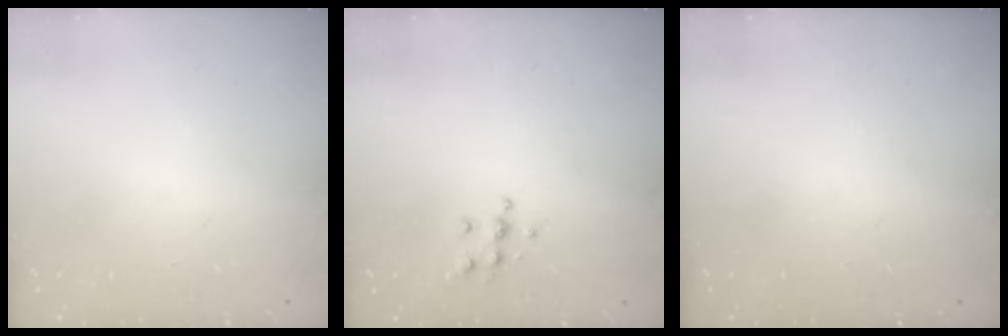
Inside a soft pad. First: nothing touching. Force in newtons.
{"total": 6.4, "press": 6.4, "slide": 0.6}
{"total": 0.0}